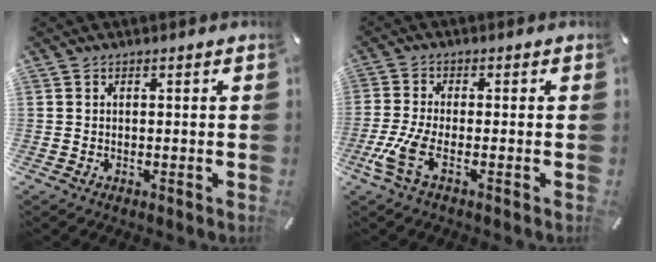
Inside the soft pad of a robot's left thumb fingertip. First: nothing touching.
{"total": 7.2, "force": [-2.6, 2.5, 6.2], "torque": [-0.146, -0.013, -0.048]}